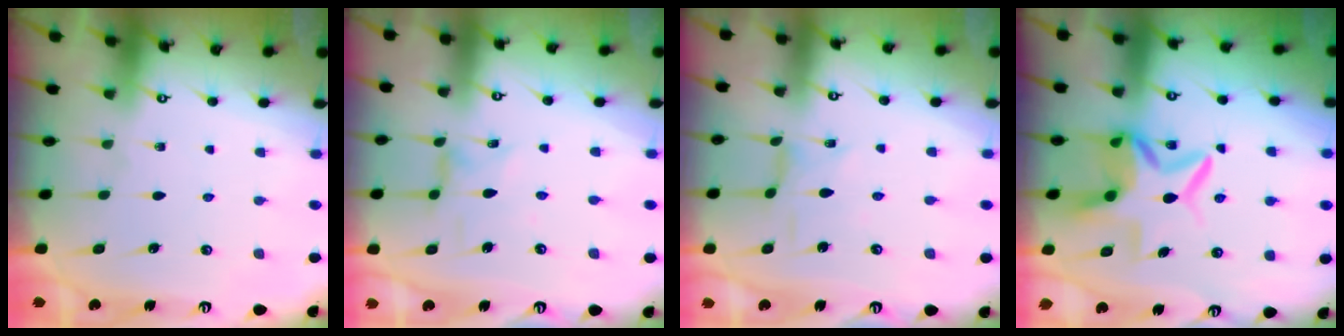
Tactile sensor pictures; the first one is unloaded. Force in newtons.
{"total": 1.3, "press": 1.3, "slide": 0.2}
{"total": 1.3, "press": 1.2, "slide": 0.1}
{"total": 9.1, "press": 9.0, "slide": 1.1}